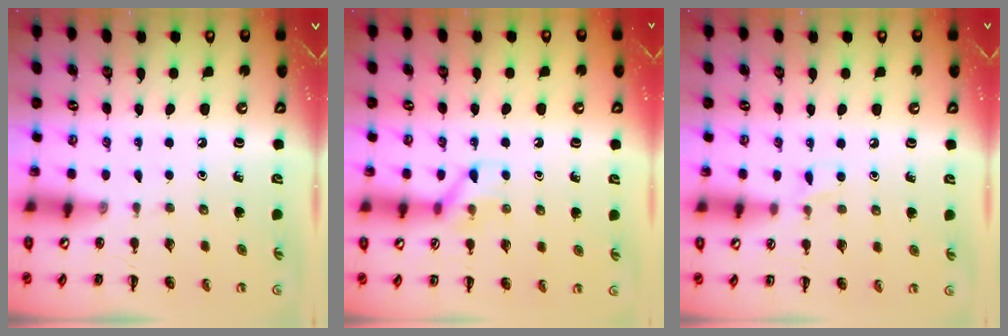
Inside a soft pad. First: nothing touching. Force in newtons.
{"total": 7.2, "press": 7.2, "slide": 0.7}
{"total": 3.8, "press": 3.5, "slide": 1.4}